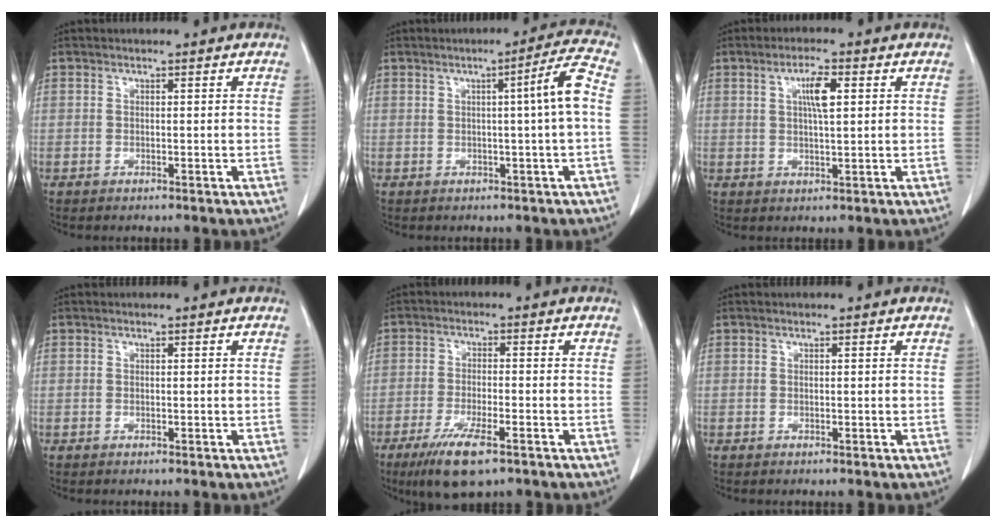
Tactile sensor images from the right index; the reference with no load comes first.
{"total": 5.7, "force": [0.1, -1.1, 5.6], "torque": [-0.079, 0.007, 0.003]}
{"total": 4.5, "force": [1.4, 0.7, 4.2], "torque": [-0.075, 0.000, 0.024]}
{"total": 0.0}
{"total": 8.1, "force": [-4.9, 1.4, 6.2], "torque": [-0.117, -0.019, -0.082]}
{"total": 0.0}